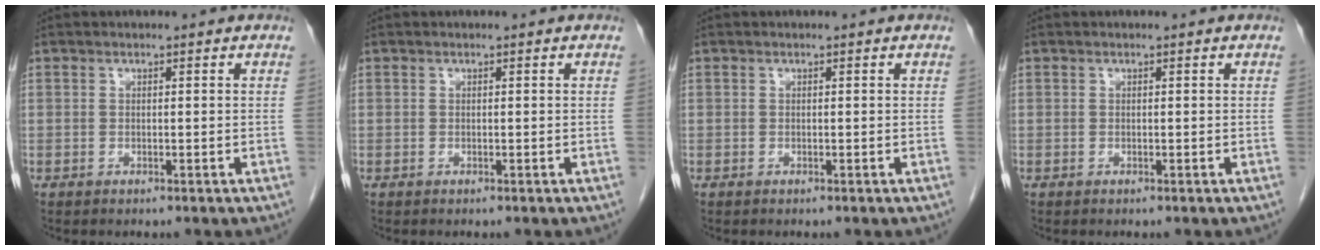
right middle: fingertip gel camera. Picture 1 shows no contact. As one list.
[{"total": 0.0}, {"total": 0.0}, {"total": 0.0}]